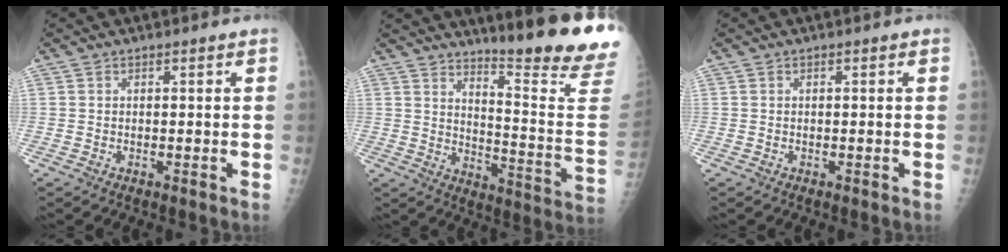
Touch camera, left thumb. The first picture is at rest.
{"total": 21.7, "force": [18.3, 0.3, 11.7], "torque": [-0.142, -0.182, 0.238]}
{"total": 0.0}